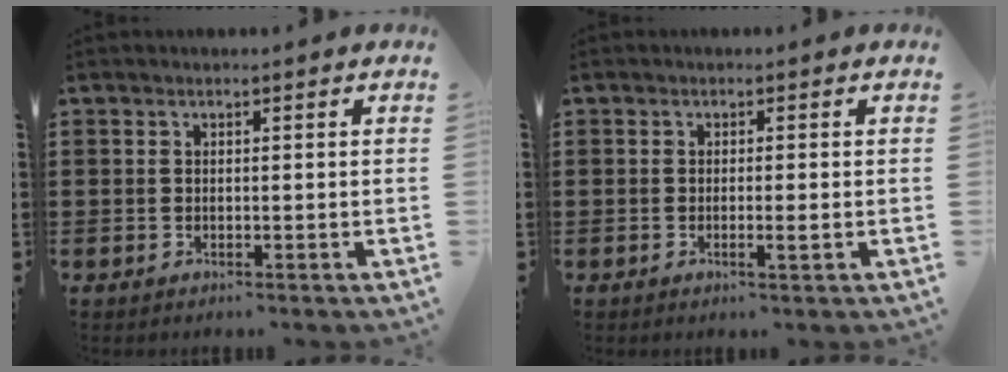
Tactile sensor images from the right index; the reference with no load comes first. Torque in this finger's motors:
{"motor_torque": [-0.32, 0.12, 0.00, -0.01]}